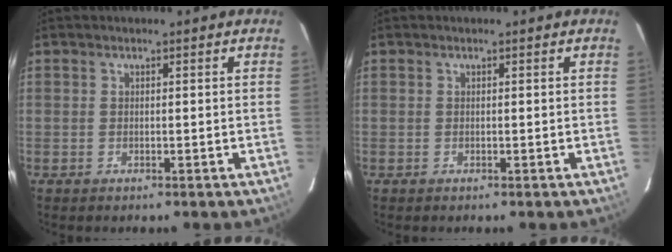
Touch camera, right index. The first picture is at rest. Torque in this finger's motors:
{"motor_torque": [-0.09, 0.06, 0.03, 0.01]}